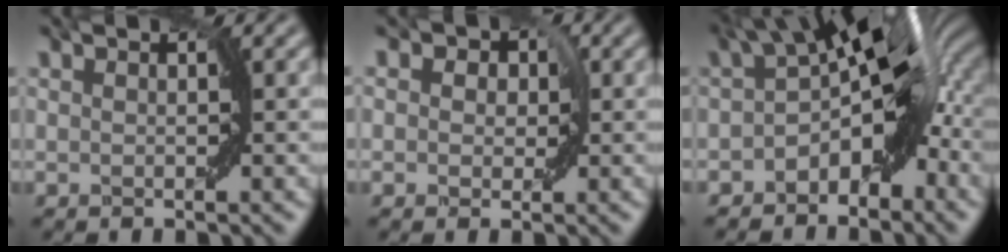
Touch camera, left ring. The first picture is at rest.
{"total": 2.5, "force": [0.6, 2.3, 0.9], "torque": [0.010, 0.004, -0.009]}
{"total": 6.9, "force": [-1.6, 3.9, 5.5], "torque": [-0.066, 0.014, -0.040]}